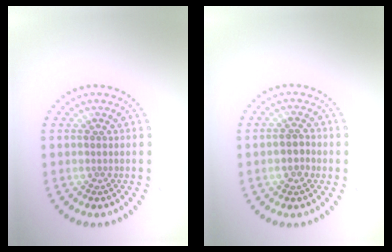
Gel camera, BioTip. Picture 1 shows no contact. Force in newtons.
{"total": 1.5, "press": 1.5, "slide": 0.2}